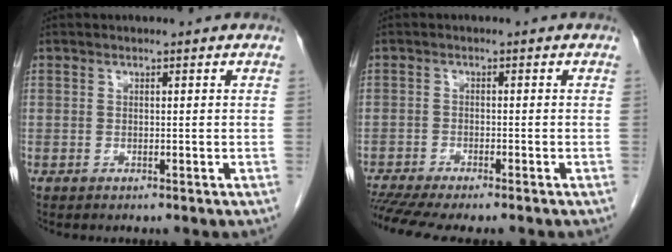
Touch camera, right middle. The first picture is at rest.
{"total": 8.3, "force": [-7.1, 0.6, 4.3], "torque": [-0.066, -0.008, -0.114]}